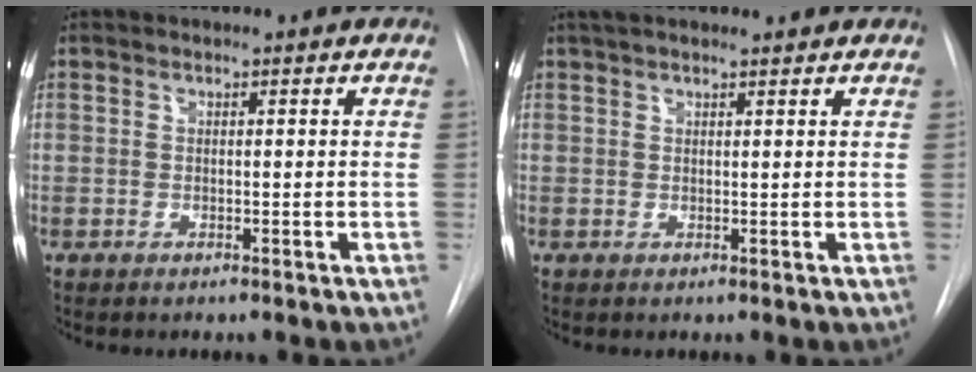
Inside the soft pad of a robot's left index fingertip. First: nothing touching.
{"total": 6.2, "force": [5.3, 0.9, 3.1], "torque": [-0.049, 0.029, 0.078]}